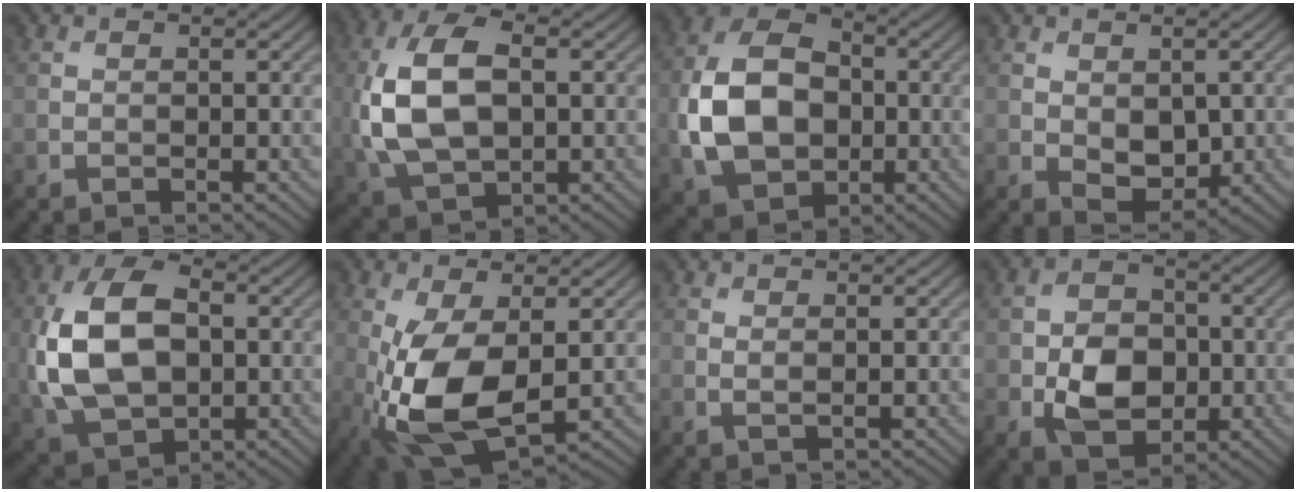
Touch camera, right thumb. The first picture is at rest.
{"total": 12.8, "force": [0.2, 7.5, 10.3], "torque": [-0.248, 0.006, 0.005]}
{"total": 13.3, "force": [-1.7, 9.6, 9.1], "torque": [-0.212, -0.004, -0.036]}
{"total": 4.0, "force": [0.0, 2.6, 3.0], "torque": [-0.053, -0.013, 0.007]}
{"total": 14.5, "force": [-0.2, 9.3, 11.1], "torque": [-0.263, 0.002, -0.006]}
{"total": 10.4, "force": [-1.5, 4.9, 9.1], "torque": [-0.212, -0.013, -0.024]}
{"total": 0.9, "force": [0.4, 0.2, 0.8], "torque": [-0.018, 0.002, 0.007]}
{"total": 7.4, "force": [-1.6, 5.4, 4.8], "torque": [-0.093, -0.009, -0.030]}